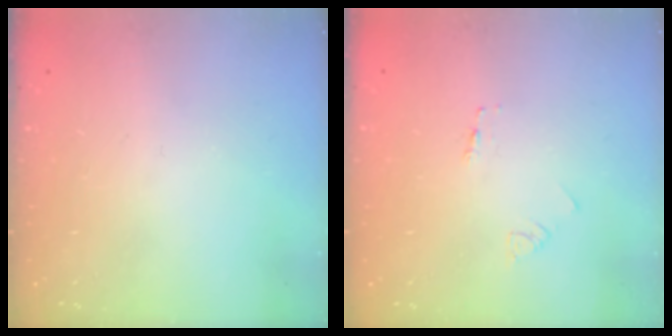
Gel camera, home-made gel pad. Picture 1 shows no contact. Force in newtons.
{"total": 1.7, "press": 1.7, "slide": 0.2}